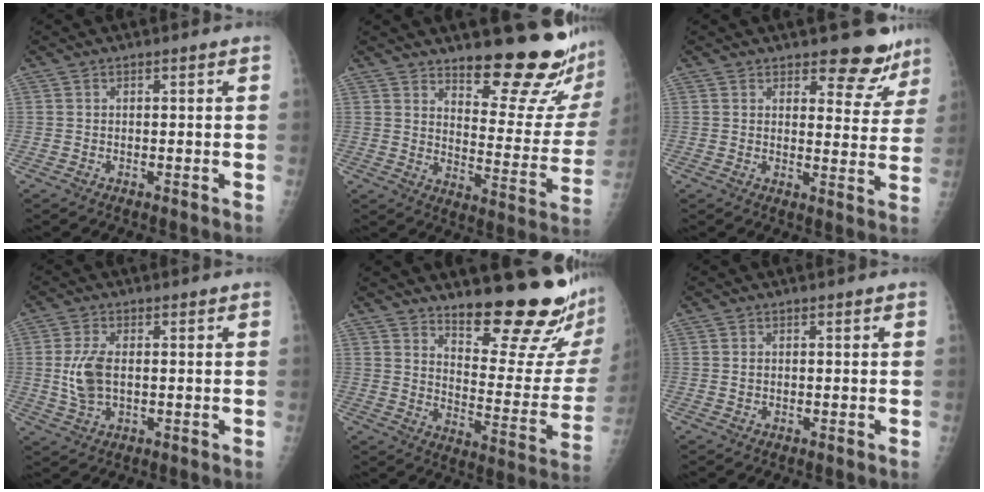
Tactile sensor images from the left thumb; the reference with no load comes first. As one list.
[{"total": 18.7, "force": [15.7, 4.2, 9.2], "torque": [-0.085, -0.150, 0.208]}, {"total": 8.5, "force": [7.2, 3.6, 2.9], "torque": [0.002, -0.053, 0.083]}, {"total": 6.4, "force": [0.0, 3.5, 5.3], "torque": [-0.121, -0.002, 0.002]}, {"total": 20.1, "force": [16.0, 4.0, 11.5], "torque": [-0.128, -0.147, 0.221]}, {"total": 0.8, "force": [0.0, 0.6, 0.5], "torque": [-0.008, 0.000, 0.001]}]